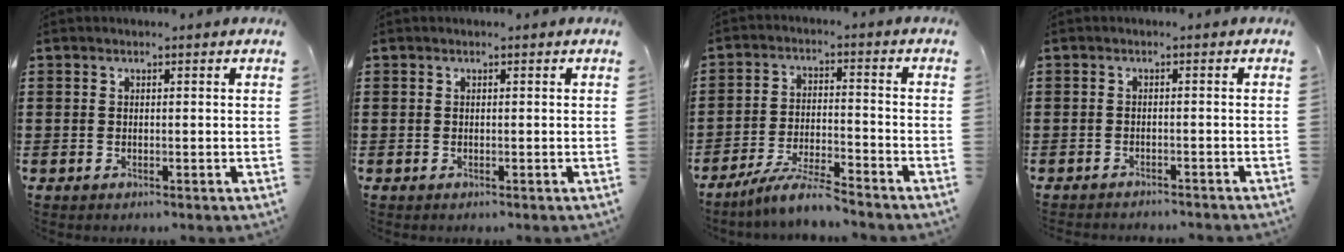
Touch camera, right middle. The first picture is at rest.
{"total": 0.0}
{"total": 6.4, "force": [-5.8, 0.1, 2.7], "torque": [-0.063, -0.010, -0.112]}
{"total": 1.4, "force": [-1.4, 0.0, 0.0], "torque": [-0.004, 0.001, -0.030]}